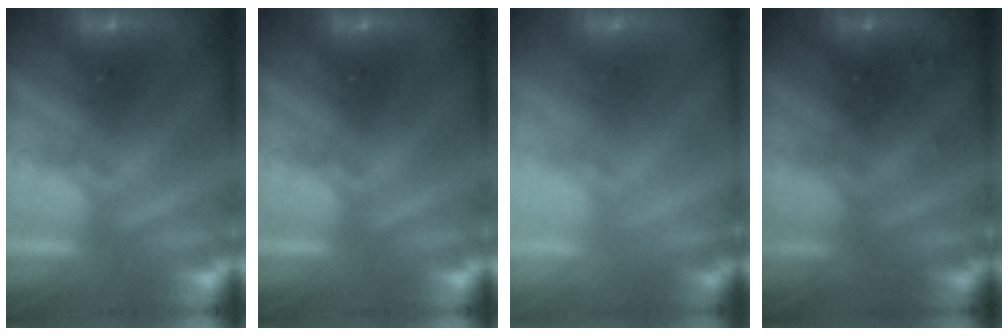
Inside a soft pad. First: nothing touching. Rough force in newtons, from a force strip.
{"total": 0.0}
{"total": 2.9}
{"total": 6.6}